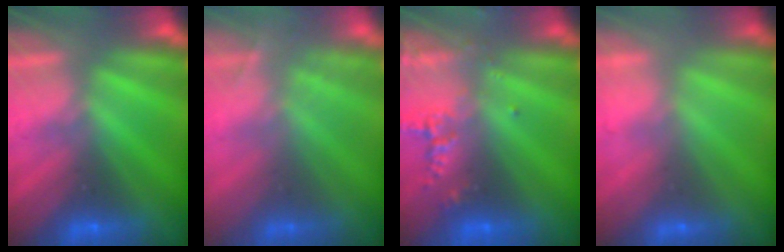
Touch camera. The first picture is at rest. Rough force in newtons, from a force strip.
{"total": 1.9}
{"total": 2.4}
{"total": 2.1}